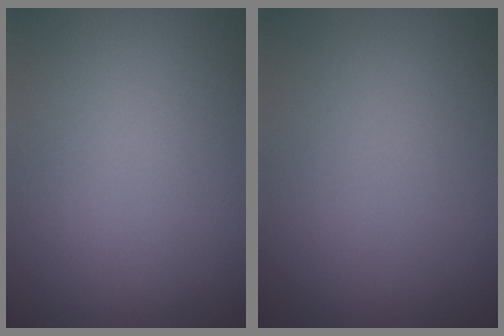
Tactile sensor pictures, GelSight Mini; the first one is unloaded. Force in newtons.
{"total": 0.0}